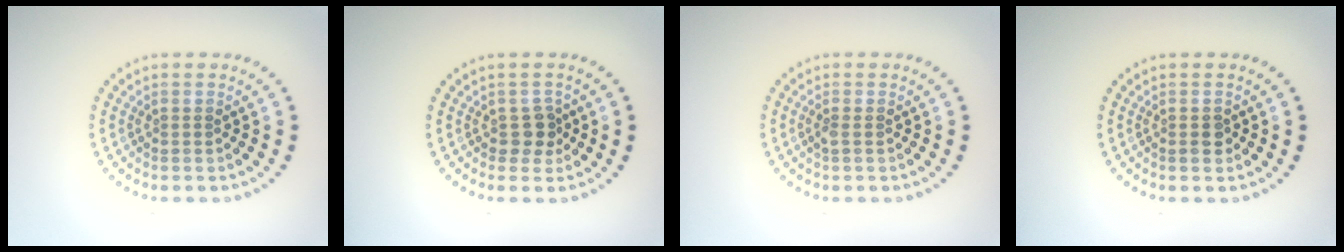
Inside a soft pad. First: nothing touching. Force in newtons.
{"total": 1.7, "press": 1.5, "slide": 1.0}
{"total": 0.6, "press": 0.6, "slide": 0.2}
{"total": 1.2, "press": 1.1, "slide": 0.4}